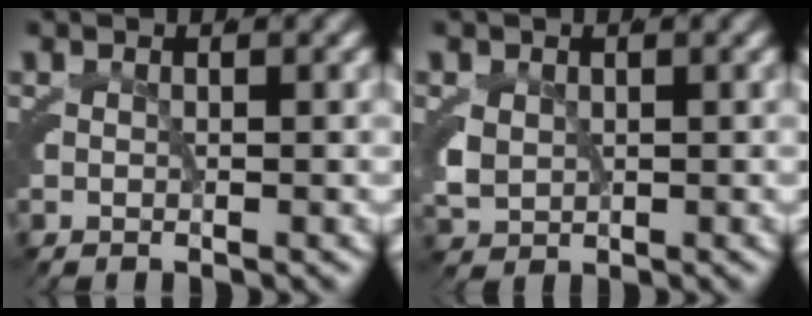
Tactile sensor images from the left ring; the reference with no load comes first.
{"total": 2.4, "force": [-0.1, 2.2, 0.9], "torque": [-0.045, -0.016, 0.012]}